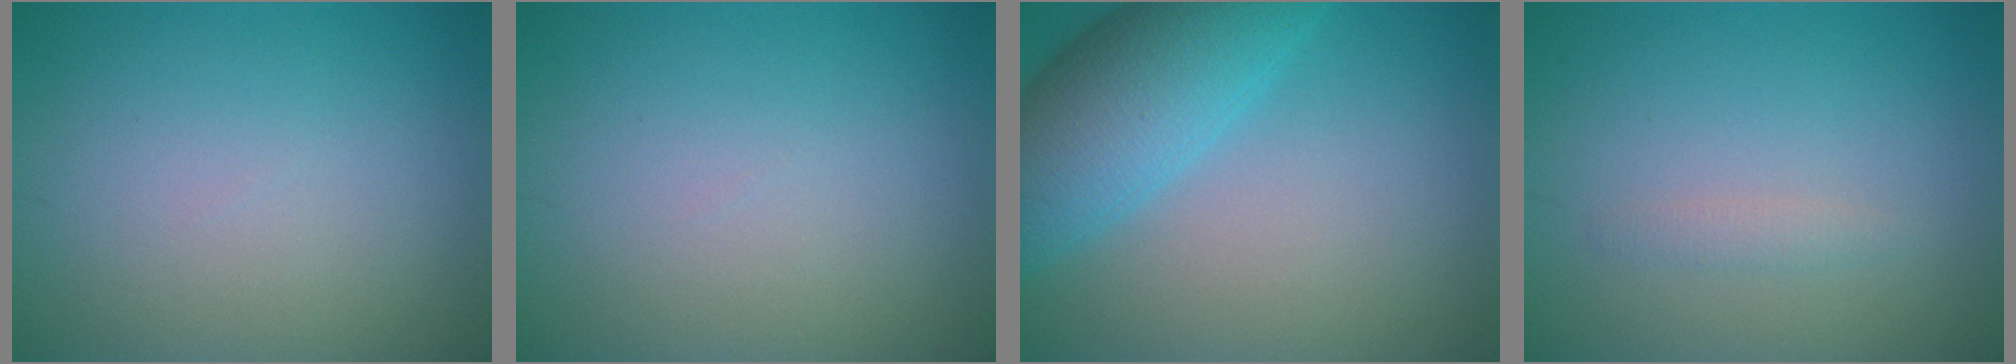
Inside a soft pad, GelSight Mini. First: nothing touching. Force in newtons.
{"total": 0.0}
{"total": 7.7, "press": 7.7, "slide": 0.3}
{"total": 0.9, "press": 0.9, "slide": 0.1}